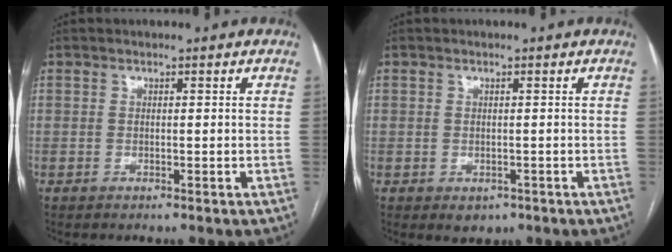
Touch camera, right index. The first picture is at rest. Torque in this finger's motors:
{"motor_torque": [-0.10, 0.05, -0.07, -0.05]}